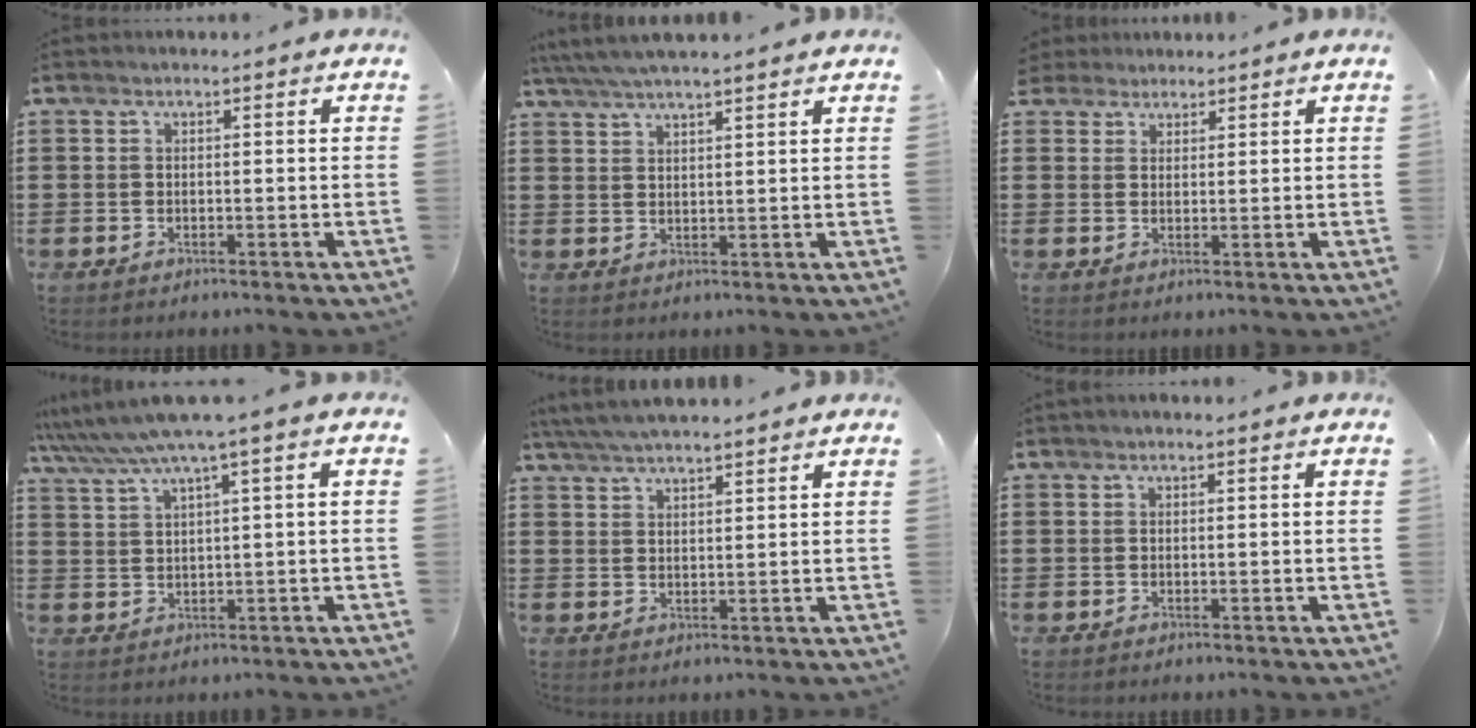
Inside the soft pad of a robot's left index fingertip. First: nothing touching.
{"total": 3.9, "force": [3.5, 0.1, 1.8], "torque": [-0.046, -0.007, 0.062]}
{"total": 2.1, "force": [1.7, 1.1, -0.2], "torque": [-0.004, 0.008, 0.034]}
{"total": 5.1, "force": [3.3, -0.4, 3.9], "torque": [-0.093, -0.017, 0.053]}
{"total": 4.4, "force": [4.1, 0.1, 1.5], "torque": [-0.043, -0.010, 0.075]}
{"total": 0.6, "force": [0.4, 0.1, 0.4], "torque": [-0.007, 0.002, 0.008]}